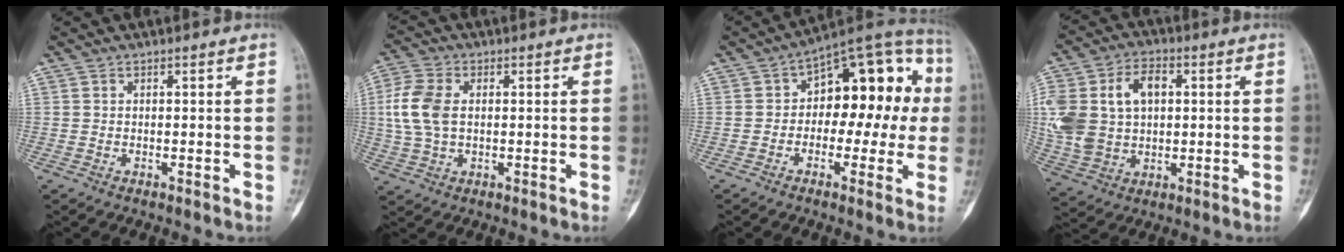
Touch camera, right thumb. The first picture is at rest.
{"total": 8.8, "force": [1.0, 5.5, 6.8], "torque": [-0.158, 0.007, 0.020]}
{"total": 17.1, "force": [0.8, 10.1, 13.7], "torque": [-0.127, 0.046, 0.003]}
{"total": 17.5, "force": [2.8, 12.3, 12.0], "torque": [-0.251, 0.015, 0.058]}